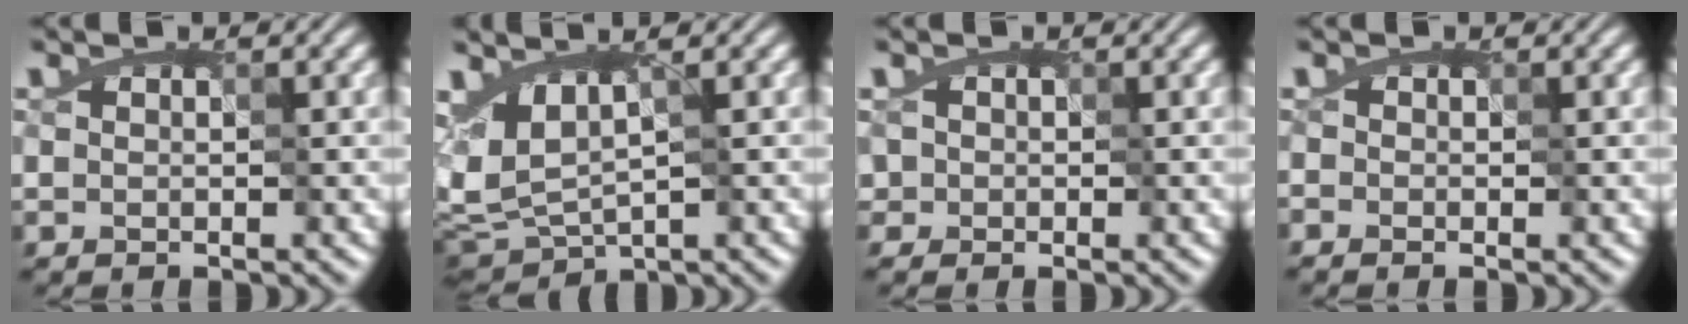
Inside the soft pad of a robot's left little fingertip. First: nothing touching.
{"total": 3.2, "force": [0.1, 1.6, 2.8], "torque": [-0.059, -0.004, 0.005]}
{"total": 1.0, "force": [-0.1, 1.0, 0.2], "torque": [-0.007, 0.001, 0.002]}
{"total": 0.0}